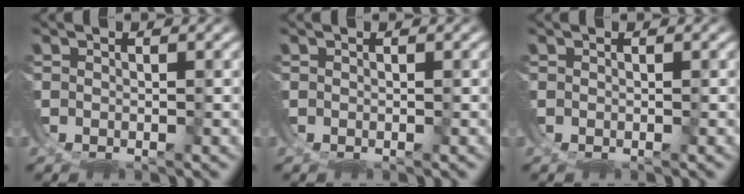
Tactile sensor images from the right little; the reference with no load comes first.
{"total": 0.0}
{"total": 0.0}